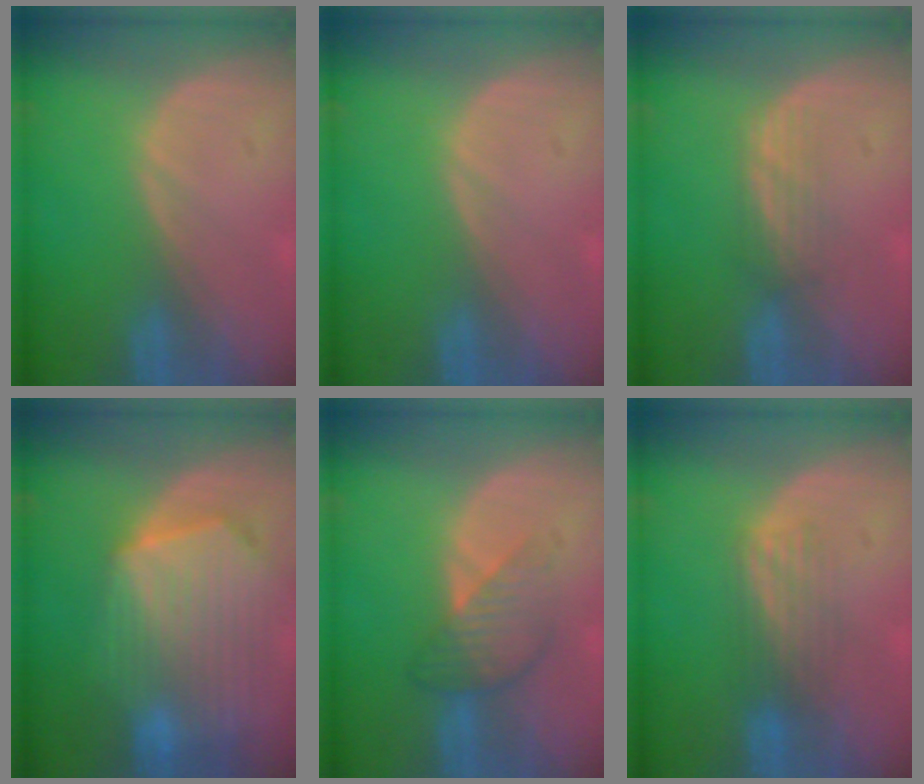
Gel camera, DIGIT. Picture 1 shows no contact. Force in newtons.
{"total": 0.0}
{"total": 2.4, "press": 2.3, "slide": 0.6}
{"total": 10.6, "press": 9.2, "slide": 5.2}
{"total": 4.6, "press": 4.6, "slide": 0.1}
{"total": 3.5, "press": 3.5, "slide": 0.0}